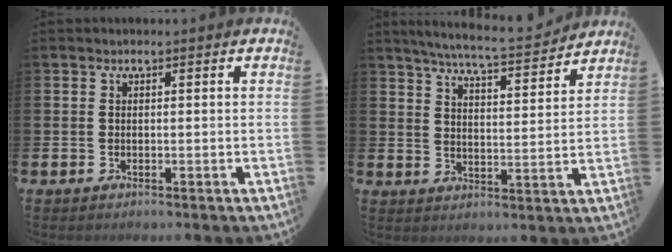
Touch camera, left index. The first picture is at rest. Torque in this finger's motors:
{"motor_torque": [0.97, -1.17, 0.20, 0.11]}